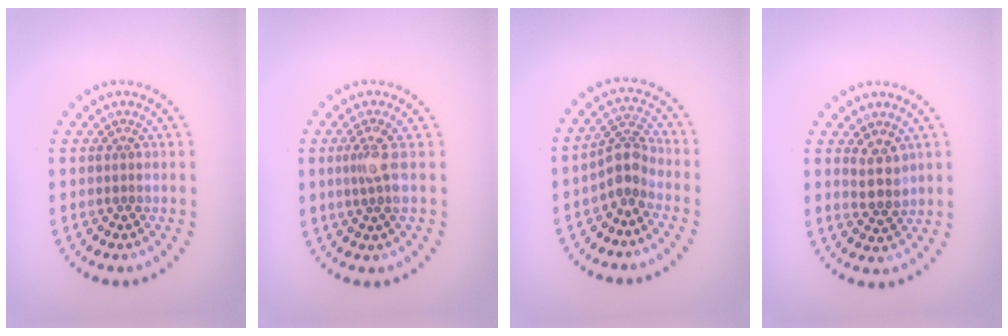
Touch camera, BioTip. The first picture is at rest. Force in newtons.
{"total": 2.1, "press": 1.7, "slide": 1.2}
{"total": 2.7, "press": 2.0, "slide": 1.9}
{"total": 2.5, "press": 2.2, "slide": 1.2}